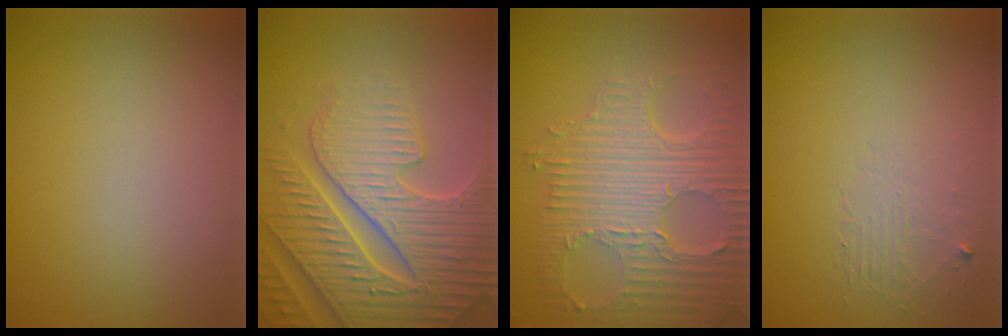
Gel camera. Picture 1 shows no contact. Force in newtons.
{"total": 7.6, "press": 7.4, "slide": 1.7}
{"total": 8.1, "press": 5.8, "slide": 5.7}
{"total": 1.4, "press": 0.1, "slide": 1.4}